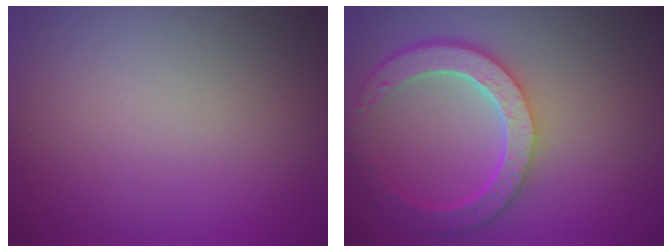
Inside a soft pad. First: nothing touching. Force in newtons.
{"total": 6.5, "press": 5.1, "slide": 4.0}